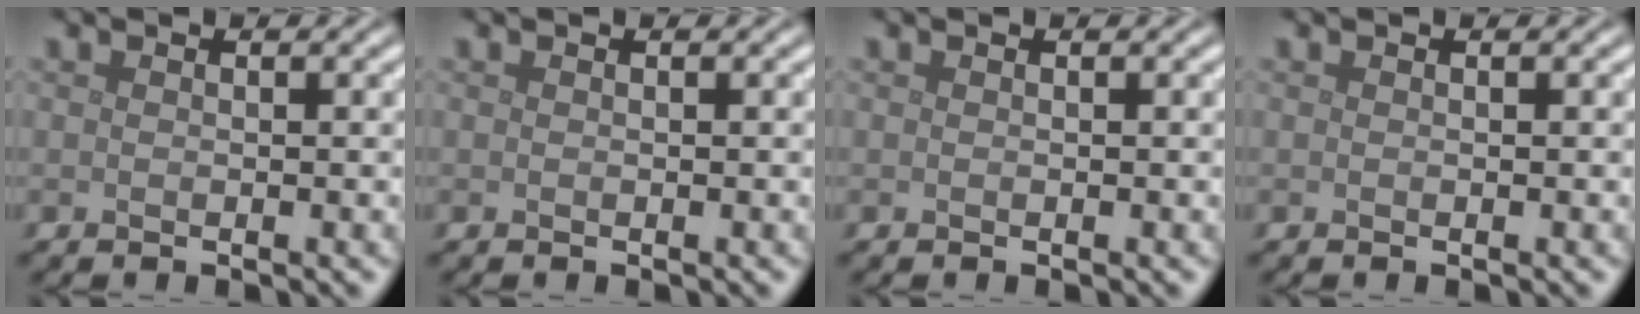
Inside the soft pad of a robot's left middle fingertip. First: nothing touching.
{"total": 0.0}
{"total": 0.0}
{"total": 0.0}